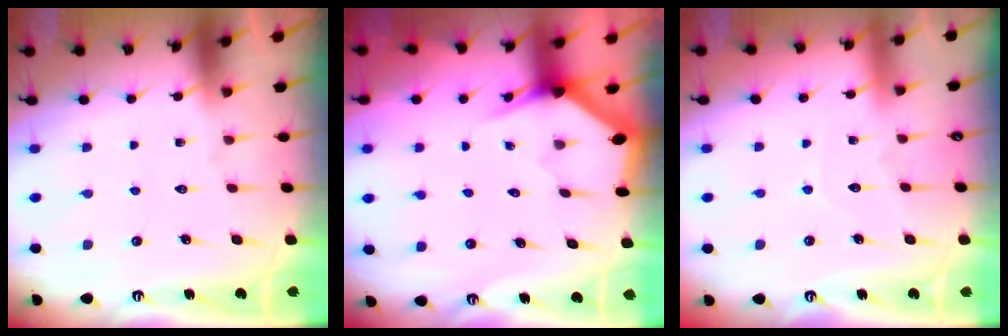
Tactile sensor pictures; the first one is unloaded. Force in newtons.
{"total": 2.9, "press": 2.9, "slide": 0.0}
{"total": 4.1, "press": 4.1, "slide": 0.4}